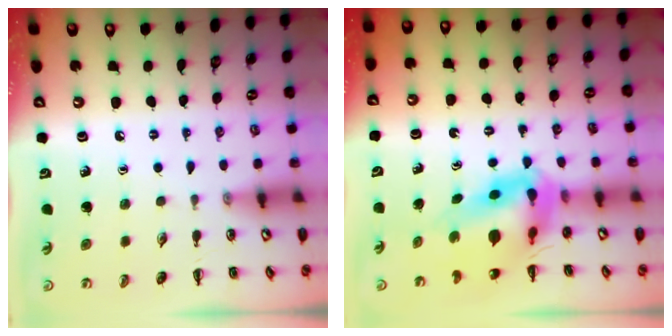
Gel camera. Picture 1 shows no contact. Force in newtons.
{"total": 7.6, "press": 7.2, "slide": 2.4}